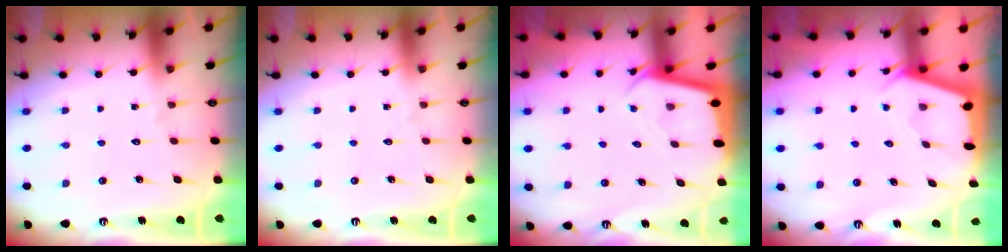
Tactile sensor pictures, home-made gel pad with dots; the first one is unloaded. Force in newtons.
{"total": 0.0}
{"total": 2.3, "press": 2.3, "slide": 0.1}
{"total": 2.4, "press": 2.4, "slide": 0.3}